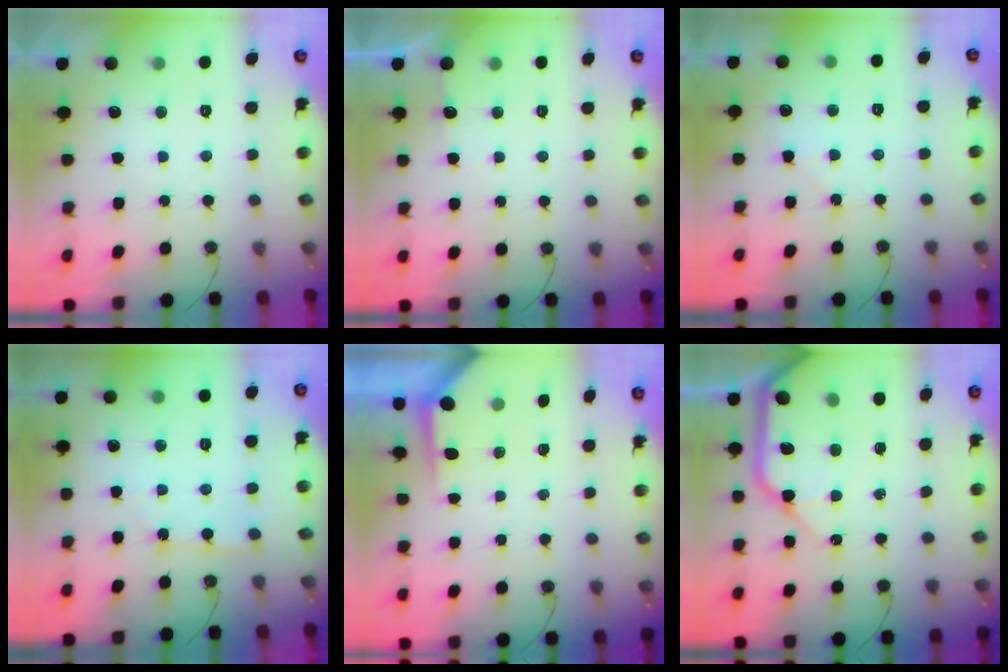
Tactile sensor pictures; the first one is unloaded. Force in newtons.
{"total": 3.5, "press": 3.4, "slide": 0.6}
{"total": 5.2, "press": 5.1, "slide": 0.9}
{"total": 2.7, "press": 2.7, "slide": 0.4}
{"total": 3.7, "press": 3.7, "slide": 0.3}
{"total": 17.3, "press": 17.1, "slide": 2.9}